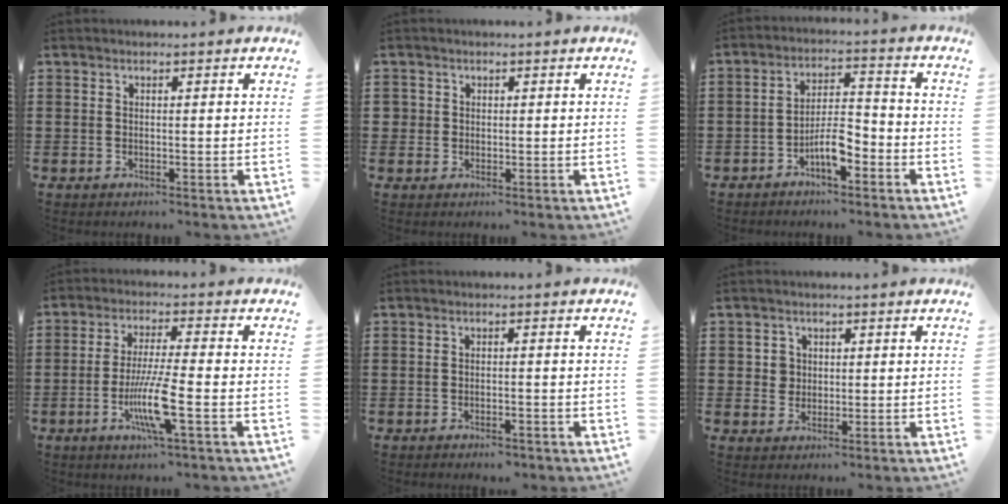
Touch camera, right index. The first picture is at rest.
{"total": 1.3, "force": [0.3, 1.3, 0.2], "torque": [-0.009, 0.007, 0.004]}
{"total": 6.0, "force": [-3.2, 2.1, 4.6], "torque": [-0.089, 0.008, -0.062]}
{"total": 8.9, "force": [-3.1, 0.9, 8.3], "torque": [-0.167, -0.017, -0.060]}
{"total": 1.6, "force": [-1.5, 0.2, 0.4], "torque": [-0.013, -0.001, -0.031]}
{"total": 2.4, "force": [0.3, 2.3, 0.7], "torque": [-0.023, 0.011, 0.003]}